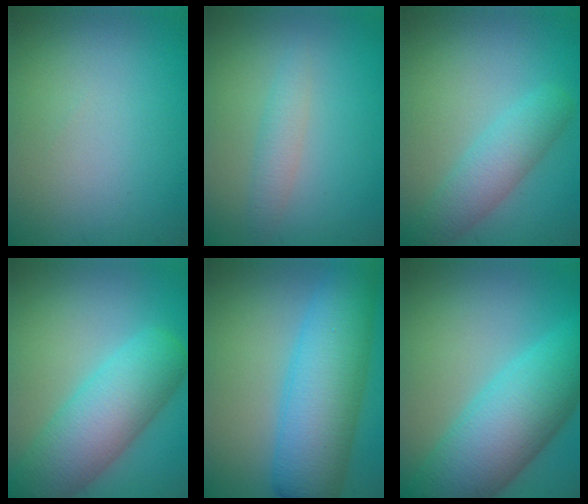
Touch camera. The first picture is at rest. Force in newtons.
{"total": 1.7, "press": 1.7, "slide": 0.1}
{"total": 3.7, "press": 3.7, "slide": 0.2}
{"total": 7.7, "press": 7.7, "slide": 0.3}
{"total": 8.9, "press": 8.9, "slide": 0.2}
{"total": 10.0, "press": 10.0, "slide": 0.2}